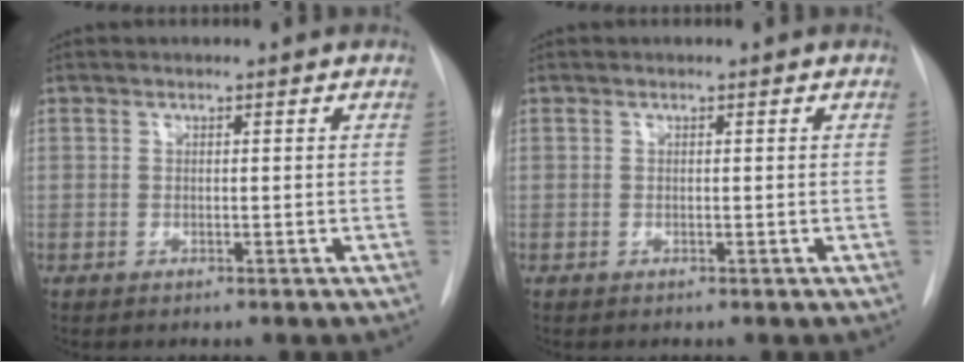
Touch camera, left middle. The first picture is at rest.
{"total": 0.0}